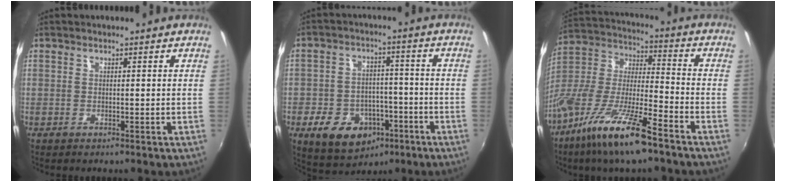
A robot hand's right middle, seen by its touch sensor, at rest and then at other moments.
{"total": 13.2, "force": [-6.7, 9.2, 6.6], "torque": [-0.154, 0.016, -0.087]}
{"total": 18.1, "force": [-11.5, 3.4, 13.5], "torque": [-0.272, -0.025, -0.224]}